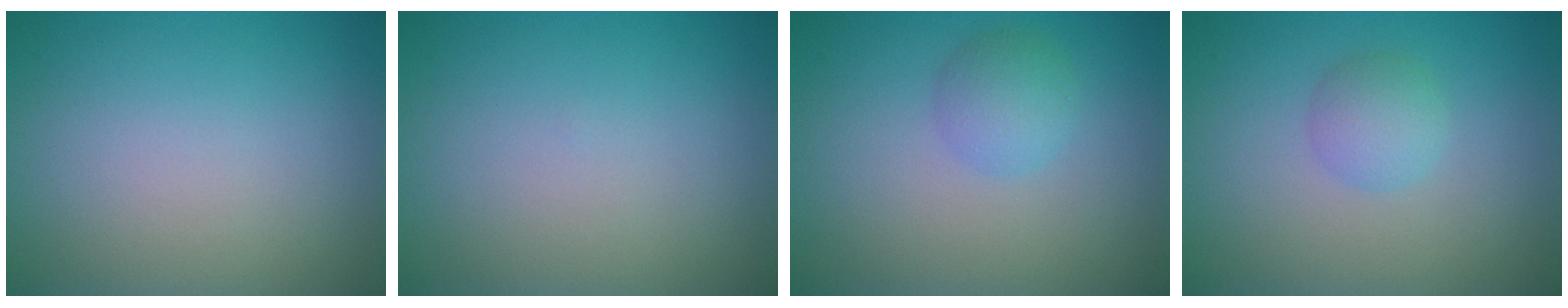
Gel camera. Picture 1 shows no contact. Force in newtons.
{"total": 0.0}
{"total": 2.3, "press": 2.3, "slide": 0.1}
{"total": 2.1, "press": 2.1, "slide": 0.0}